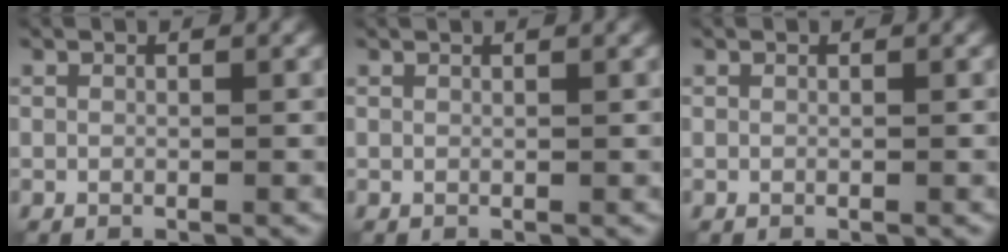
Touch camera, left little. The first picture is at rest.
{"total": 1.3, "force": [0.9, 0.3, 0.8], "torque": [-0.006, -0.001, 0.004]}
{"total": 0.0}